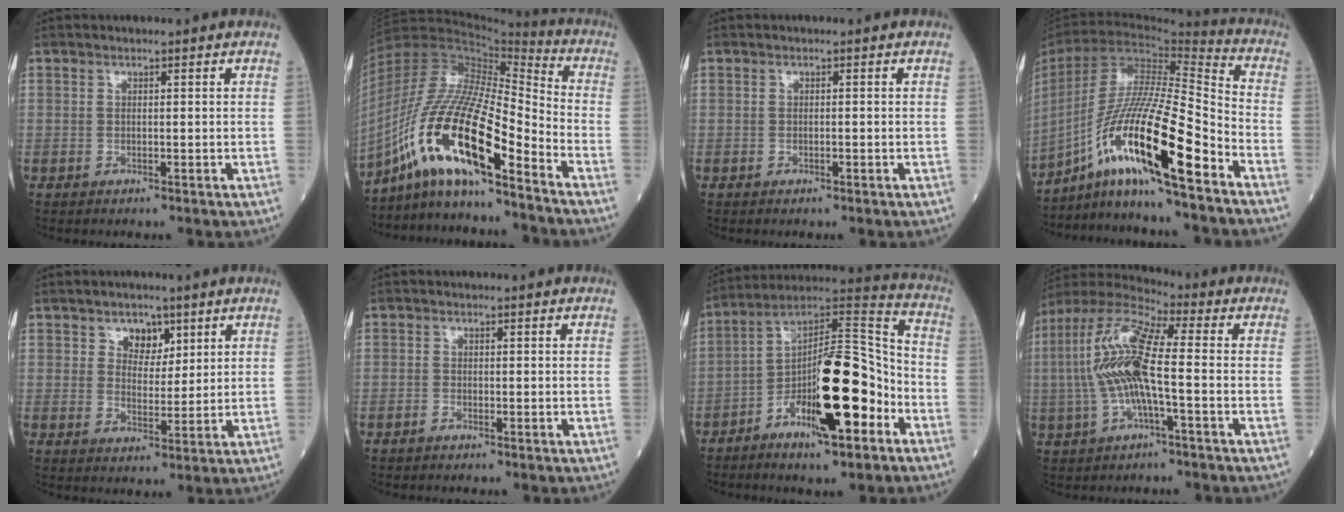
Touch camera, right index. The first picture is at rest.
{"total": 18.4, "force": [-11.5, 2.6, 14.2], "torque": [-0.292, -0.007, -0.210]}
{"total": 0.8, "force": [-0.2, 0.3, 0.8], "torque": [-0.016, -0.002, -0.003]}
{"total": 19.7, "force": [-11.3, 0.8, 16.1], "torque": [-0.335, -0.019, -0.212]}
{"total": 4.3, "force": [2.4, 2.9, 2.0], "torque": [-0.025, 0.003, 0.042]}
{"total": 0.6, "force": [-0.6, 0.2, 0.2], "torque": [-0.001, 0.000, -0.011]}
{"total": 18.8, "force": [-7.1, 4.5, 16.8], "torque": [-0.292, 0.013, -0.113]}
{"total": 13.6, "force": [-0.8, 2.4, 13.3], "torque": [-0.285, 0.018, -0.023]}